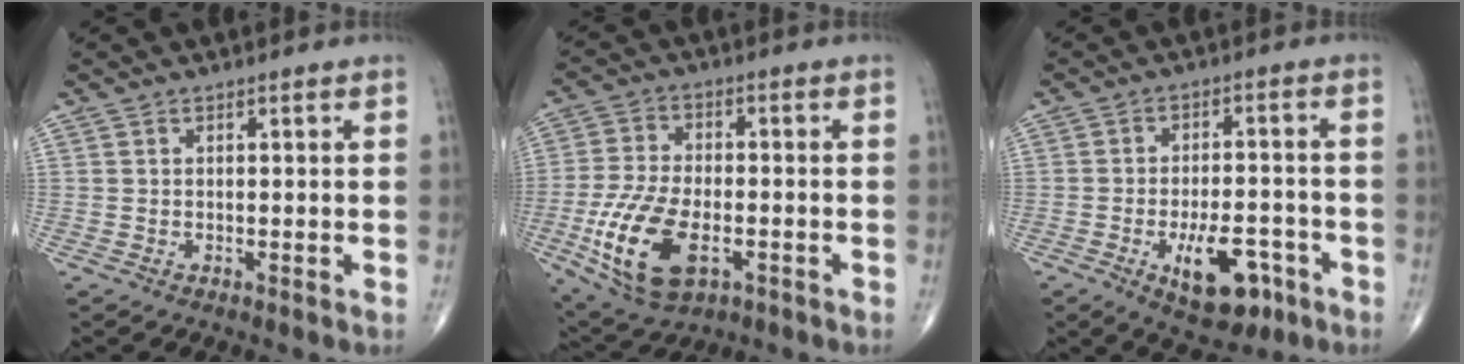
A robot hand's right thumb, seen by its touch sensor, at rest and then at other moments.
{"total": 15.3, "force": [-4.8, 8.1, 12.1], "torque": [-0.239, 0.005, -0.081]}
{"total": 11.7, "force": [-4.9, 5.3, 9.2], "torque": [-0.130, 0.017, -0.066]}